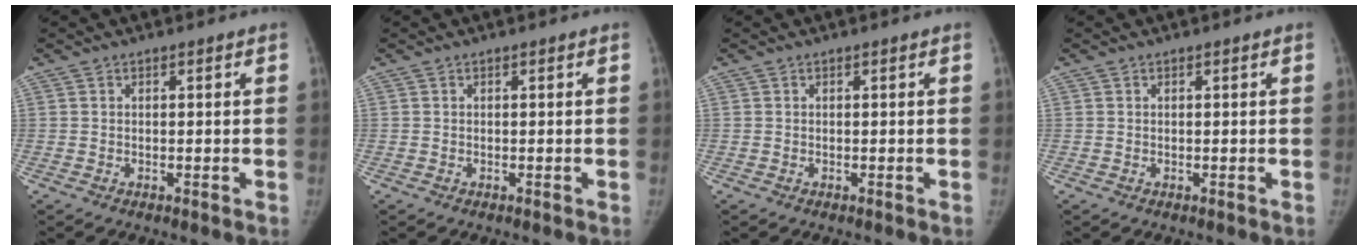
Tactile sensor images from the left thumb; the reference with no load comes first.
{"total": 0.0}
{"total": 0.0}
{"total": 0.0}